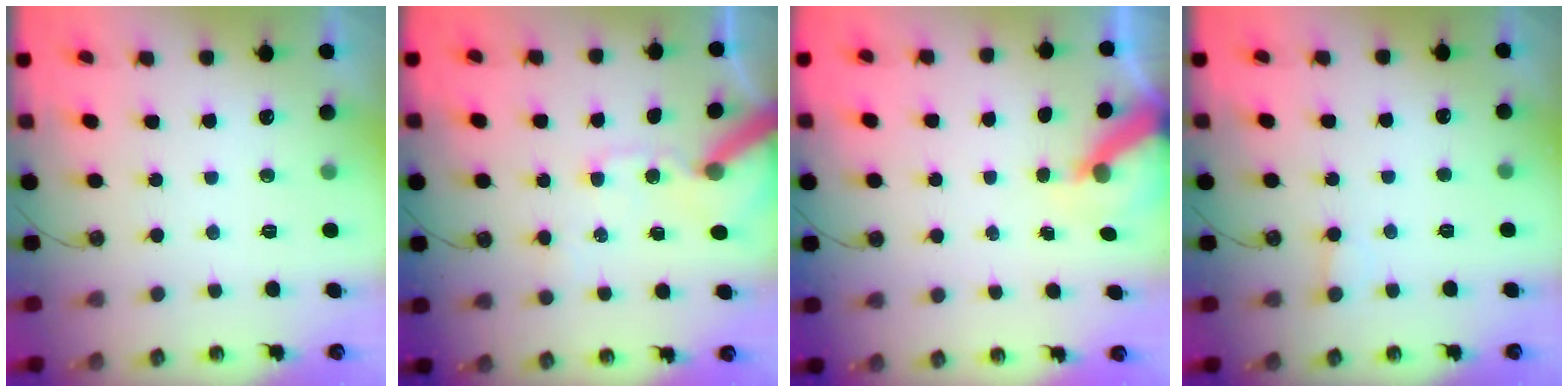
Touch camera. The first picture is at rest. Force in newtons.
{"total": 12.1, "press": 12.0, "slide": 2.0}
{"total": 6.1, "press": 6.0, "slide": 0.5}
{"total": 2.3, "press": 2.3, "slide": 0.2}